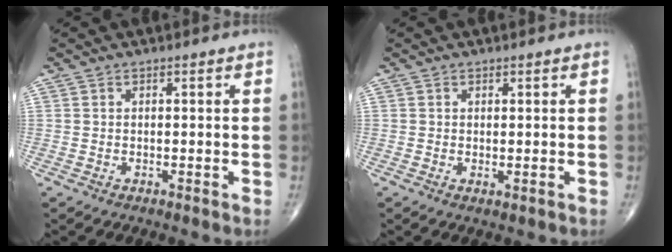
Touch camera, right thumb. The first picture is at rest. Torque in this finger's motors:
{"motor_torque": [-0.59, 0.21, -0.41, -0.22, -0.05]}